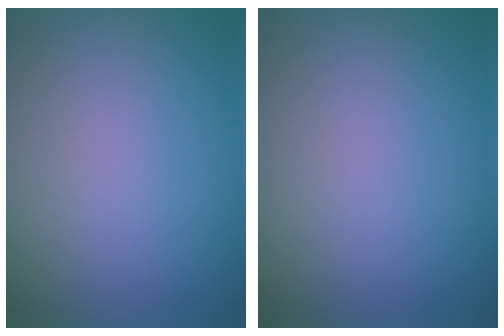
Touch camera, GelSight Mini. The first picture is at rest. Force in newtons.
{"total": 0.0}